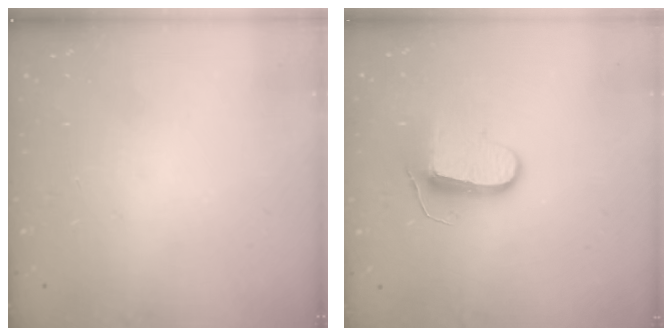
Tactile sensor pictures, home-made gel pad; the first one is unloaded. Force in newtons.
{"total": 9.4, "press": 9.4, "slide": 0.5}